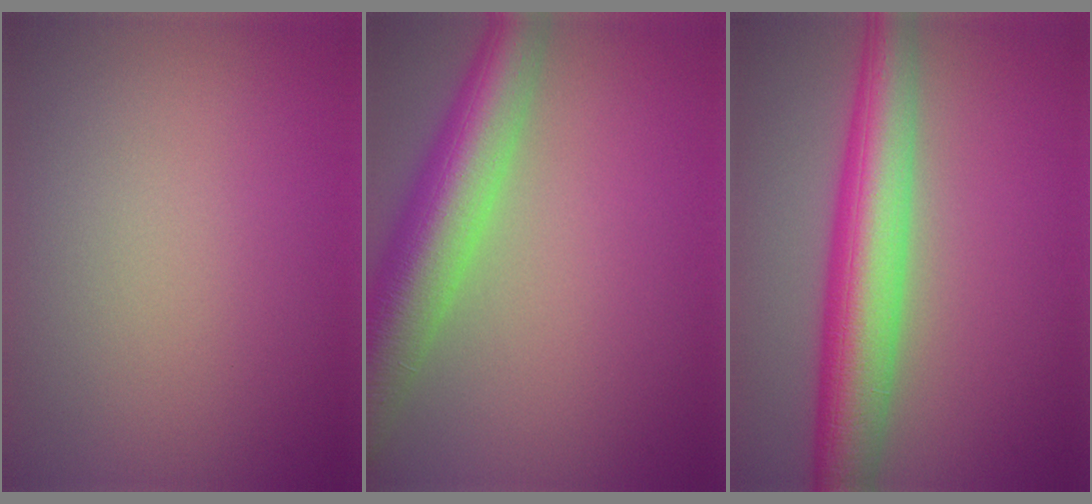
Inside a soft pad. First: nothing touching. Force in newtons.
{"total": 8.4, "press": 8.4, "slide": 0.5}
{"total": 8.1, "press": 8.1, "slide": 0.4}